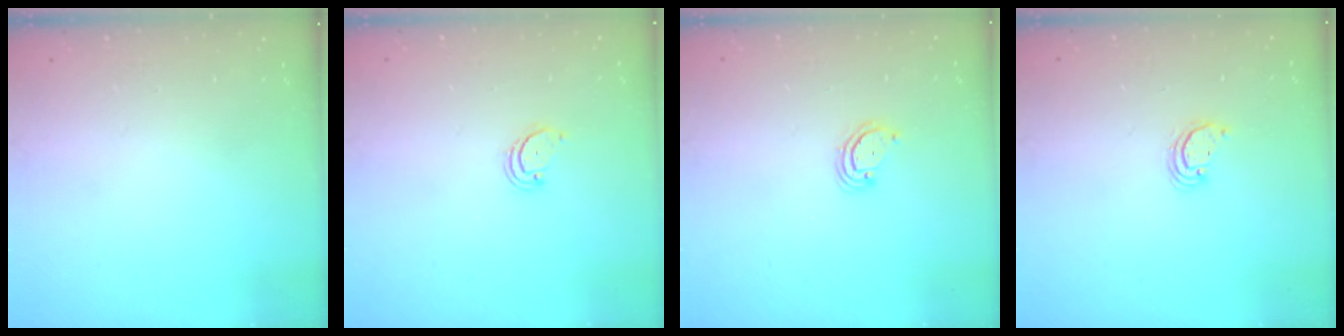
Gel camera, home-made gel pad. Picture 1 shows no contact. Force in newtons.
{"total": 2.6, "press": 2.5, "slide": 0.5}
{"total": 2.9, "press": 2.9, "slide": 0.3}
{"total": 2.7, "press": 2.7, "slide": 0.2}